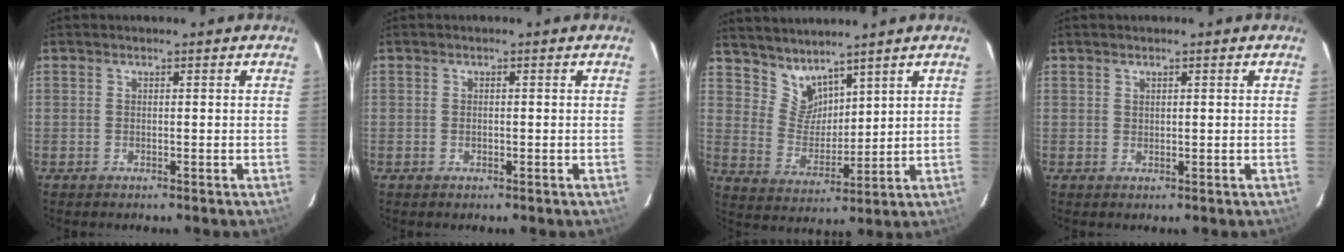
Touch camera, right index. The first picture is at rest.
{"total": 0.8, "force": [-0.2, 0.5, 0.5], "torque": [-0.010, 0.002, -0.004]}
{"total": 6.9, "force": [6.0, 3.0, 1.4], "torque": [-0.019, -0.002, 0.127]}
{"total": 0.7, "force": [0.5, 0.4, 0.2], "torque": [-0.003, 0.002, 0.010]}